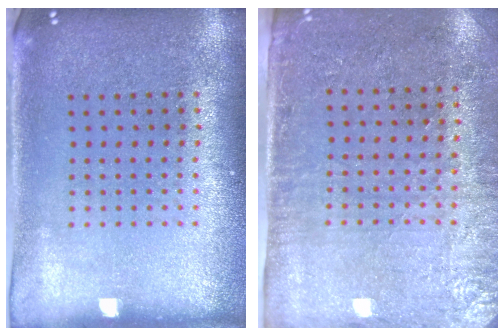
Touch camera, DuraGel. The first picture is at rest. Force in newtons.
{"total": 2.9, "press": 2.5, "slide": 1.5}